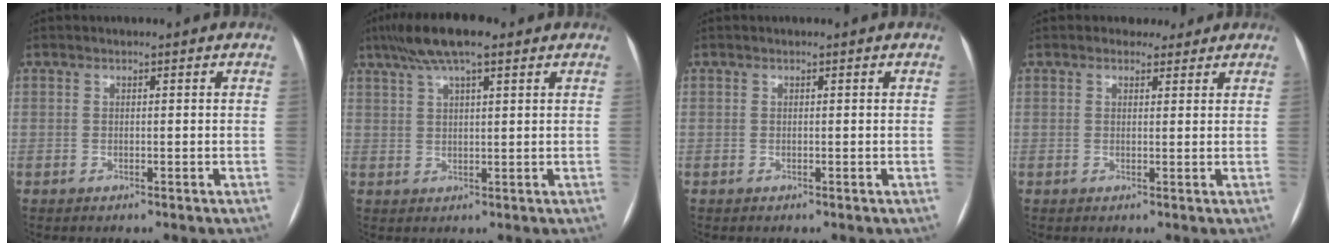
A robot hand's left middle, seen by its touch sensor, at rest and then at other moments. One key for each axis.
{"total": 9.1, "fx": 6.2, "fy": 1.7, "fz": 6.5, "tx": -0.114, "ty": 0.035, "tz": 0.103}
{"total": 0.0}
{"total": 2.4, "fx": 2.0, "fy": 1.5, "fz": 0.2, "tx": 0.002, "ty": 0.007, "tz": 0.025}